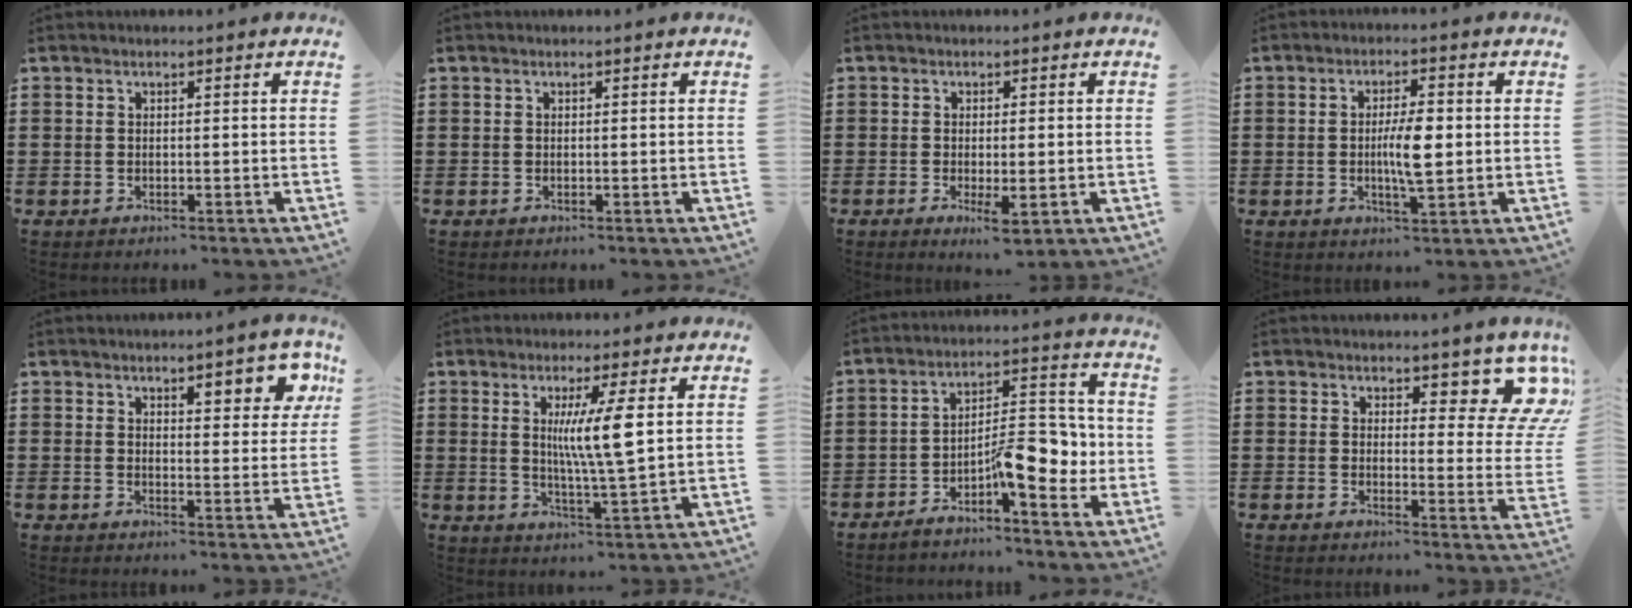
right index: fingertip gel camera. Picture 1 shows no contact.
{"total": 0.0}
{"total": 3.1, "force": [-0.9, 0.7, 2.9], "torque": [-0.056, -0.007, -0.016]}
{"total": 6.3, "force": [-0.2, 1.5, 6.1], "torque": [-0.116, -0.002, -0.008]}
{"total": 6.4, "force": [4.0, 2.0, 4.6], "torque": [-0.067, -0.006, 0.063]}
{"total": 7.6, "force": [2.0, 0.1, 7.3], "torque": [-0.143, -0.006, 0.028]}
{"total": 9.7, "force": [-3.6, 3.4, 8.4], "torque": [-0.120, -0.006, -0.065]}
{"total": 9.4, "force": [6.8, 3.5, 5.5], "torque": [-0.073, -0.042, 0.117]}